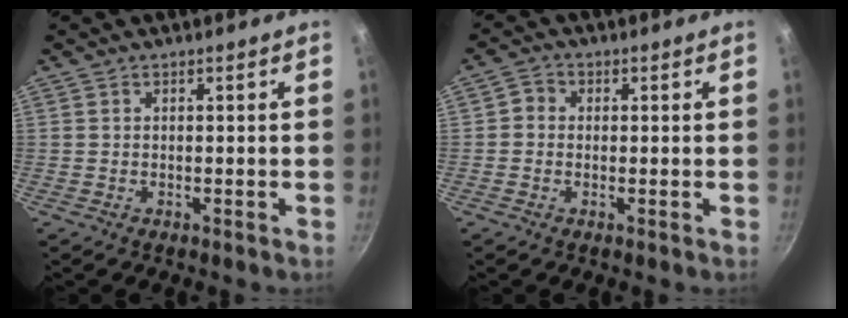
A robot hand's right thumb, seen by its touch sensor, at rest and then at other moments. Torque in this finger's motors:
{"motor_torque": [-0.31, -0.11, 0.08, 0.31, 0.06]}